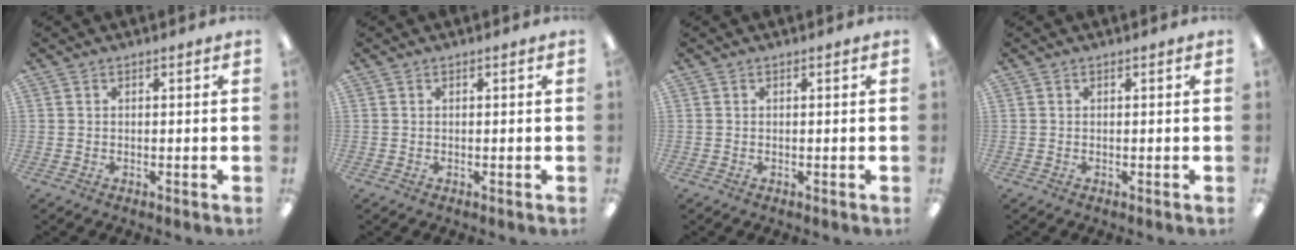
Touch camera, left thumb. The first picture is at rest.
{"total": 0.0}
{"total": 0.0}
{"total": 0.0}